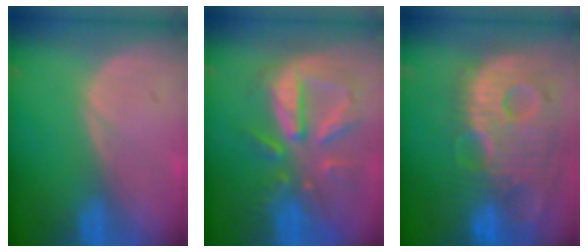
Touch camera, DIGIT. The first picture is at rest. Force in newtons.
{"total": 10.7, "press": 9.4, "slide": 5.1}
{"total": 13.8, "press": 12.0, "slide": 6.9}